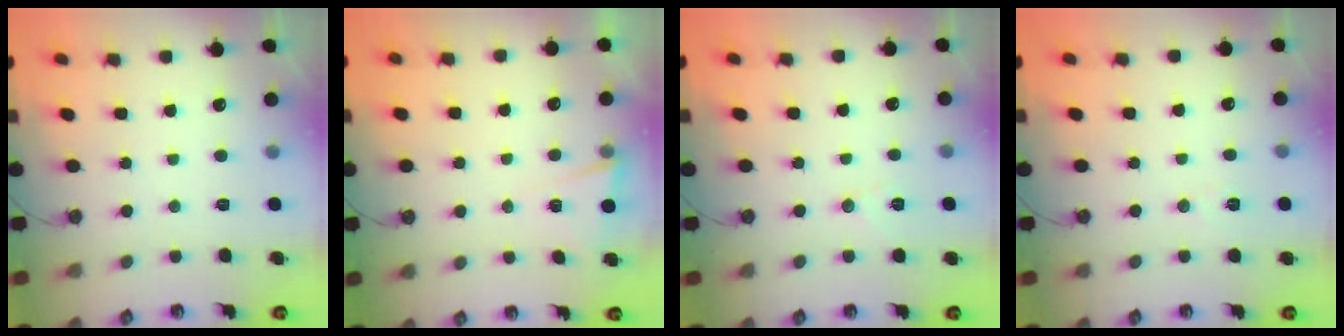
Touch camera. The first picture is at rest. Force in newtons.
{"total": 2.9, "press": 2.6, "slide": 1.3}
{"total": 5.9, "press": 5.8, "slide": 1.1}
{"total": 6.4, "press": 4.7, "slide": 4.4}